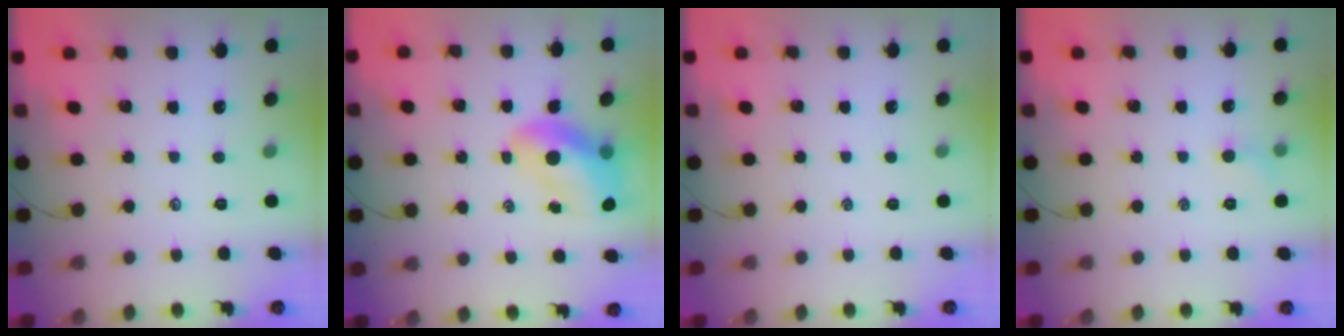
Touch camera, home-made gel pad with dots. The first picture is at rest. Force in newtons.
{"total": 11.9, "press": 11.4, "slide": 3.5}
{"total": 0.0}
{"total": 4.3, "press": 4.1, "slide": 1.5}